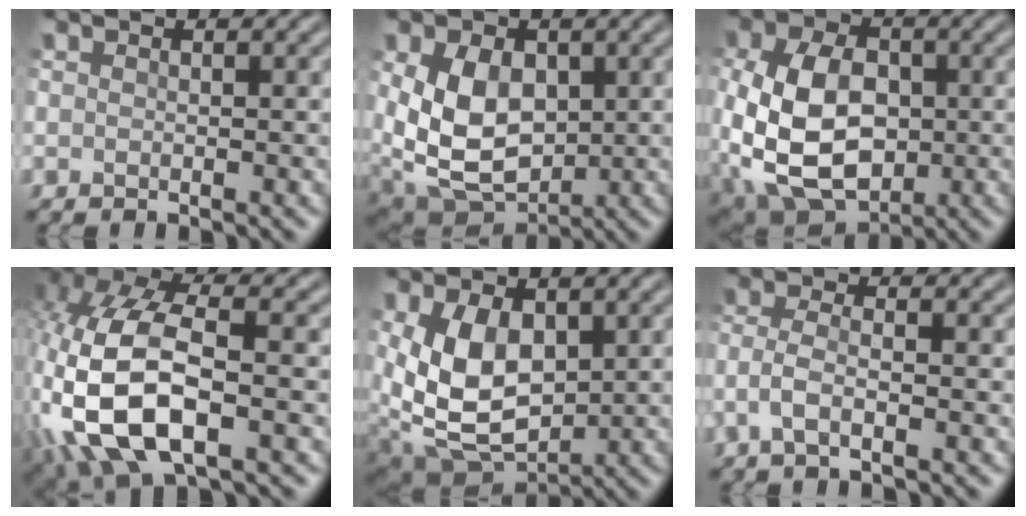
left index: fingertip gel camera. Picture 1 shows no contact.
{"total": 9.1, "force": [0.7, 6.4, 6.4], "torque": [-0.144, -0.008, 0.019]}
{"total": 11.7, "force": [-1.0, 8.0, 8.5], "torque": [-0.190, -0.011, -0.015]}
{"total": 11.5, "force": [-2.7, 5.8, 9.5], "torque": [-0.225, -0.001, -0.053]}
{"total": 7.9, "force": [1.3, 5.1, 5.9], "torque": [-0.132, -0.008, 0.030]}
{"total": 2.4, "force": [-1.0, 0.6, 2.0], "torque": [-0.049, 0.008, -0.029]}